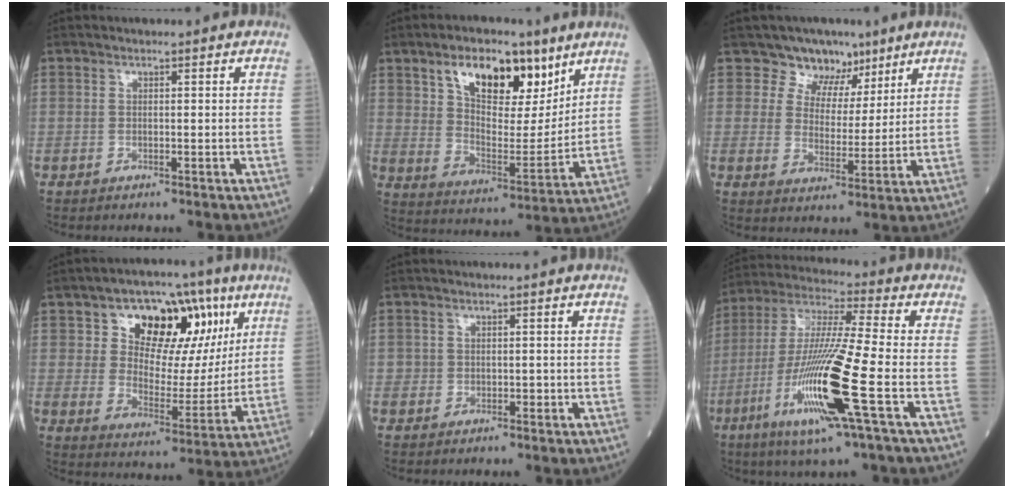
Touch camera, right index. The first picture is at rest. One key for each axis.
{"total": 14.4, "fx": 8.3, "fy": 6.3, "fz": 9.9, "tx": -0.158, "ty": 0.005, "tz": 0.147}
{"total": 7.2, "fx": 5.2, "fy": 4.9, "fz": 0.7, "tx": 0.001, "ty": -0.001, "tz": 0.078}
{"total": 15.9, "fx": 7.2, "fy": 9.0, "fz": 11.0, "tx": -0.144, "ty": 0.025, "tz": 0.118}
{"total": 1.2, "fx": -0.2, "fy": 1.2, "fz": 0.3, "tx": -0.002, "ty": 0.003, "tz": -0.002}
{"total": 17.4, "fx": -6.1, "fy": 0.0, "fz": 16.3, "tx": -0.340, "ty": -0.024, "tz": -0.119}